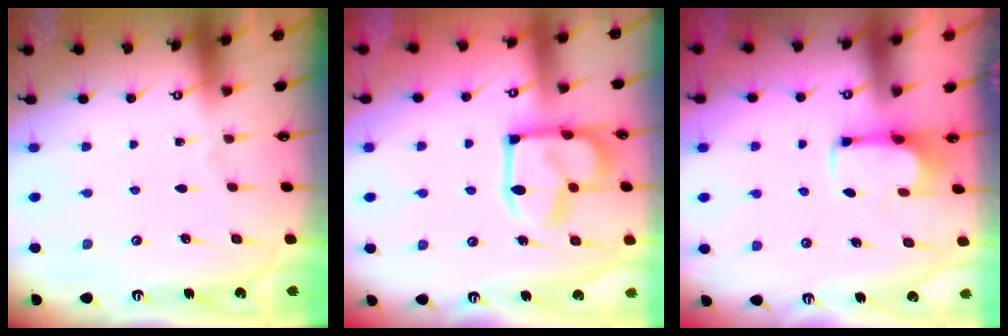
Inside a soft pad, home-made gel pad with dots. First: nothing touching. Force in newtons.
{"total": 16.4, "press": 16.3, "slide": 0.7}
{"total": 2.7, "press": 2.6, "slide": 0.9}